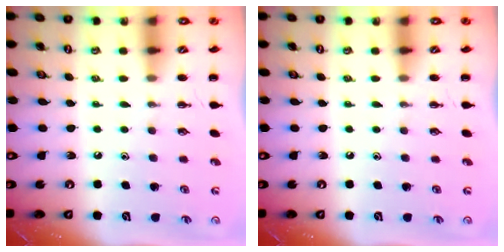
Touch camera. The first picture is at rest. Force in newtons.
{"total": 0.0}